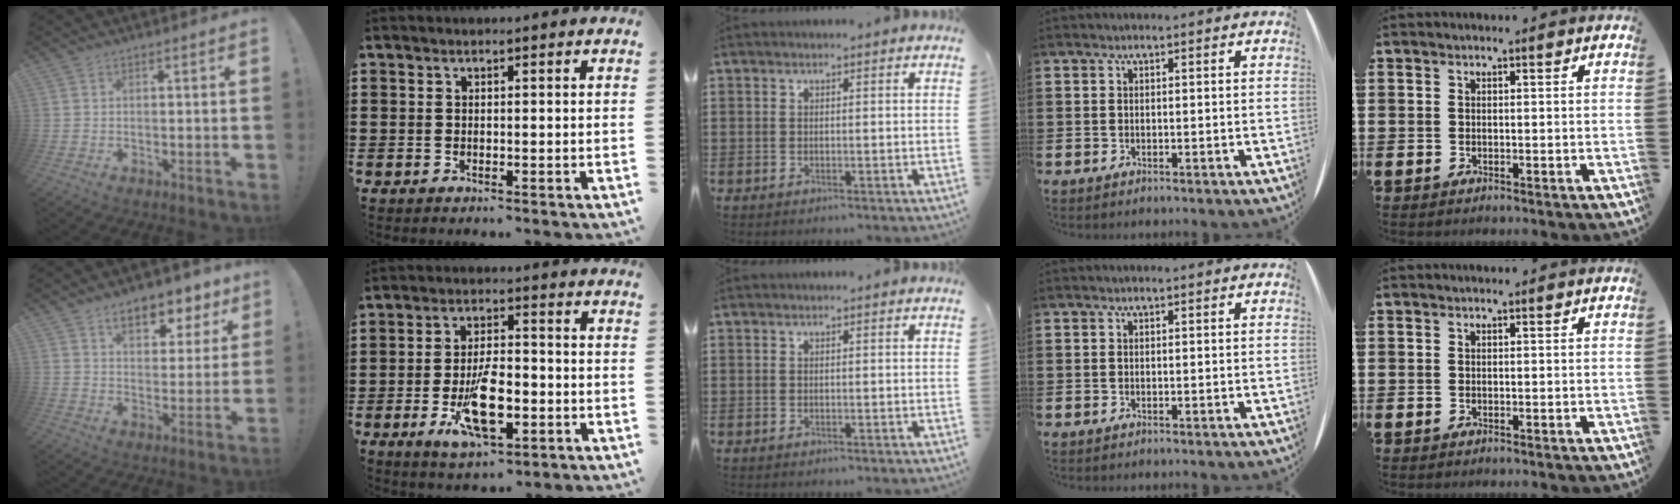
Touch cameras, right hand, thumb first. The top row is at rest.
{"thumb": {"total": 10.5, "force": [6.9, 5.4, 5.7], "torque": [-0.081, -0.041, 0.122]}, "index": {"total": 10.2, "force": [-3.3, 4.2, 8.7], "torque": [-0.162, -0.006, -0.054]}}